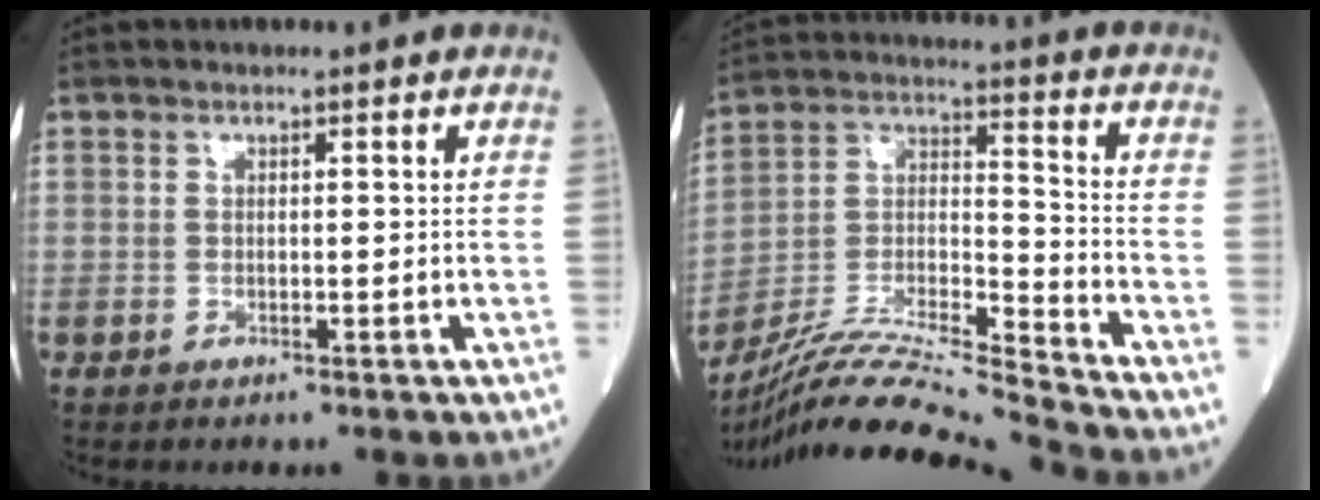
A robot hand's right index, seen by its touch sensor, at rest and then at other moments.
{"total": 16.4, "force": [-15.1, -2.4, 5.8], "torque": [-0.103, 0.006, -0.281]}